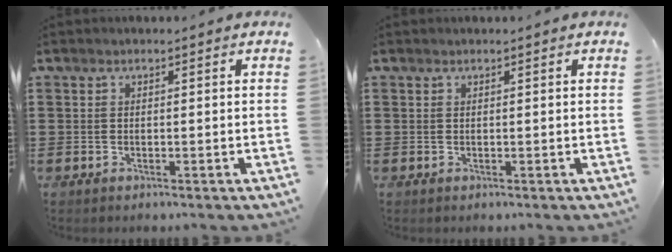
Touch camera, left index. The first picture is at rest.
{"total": 0.0}